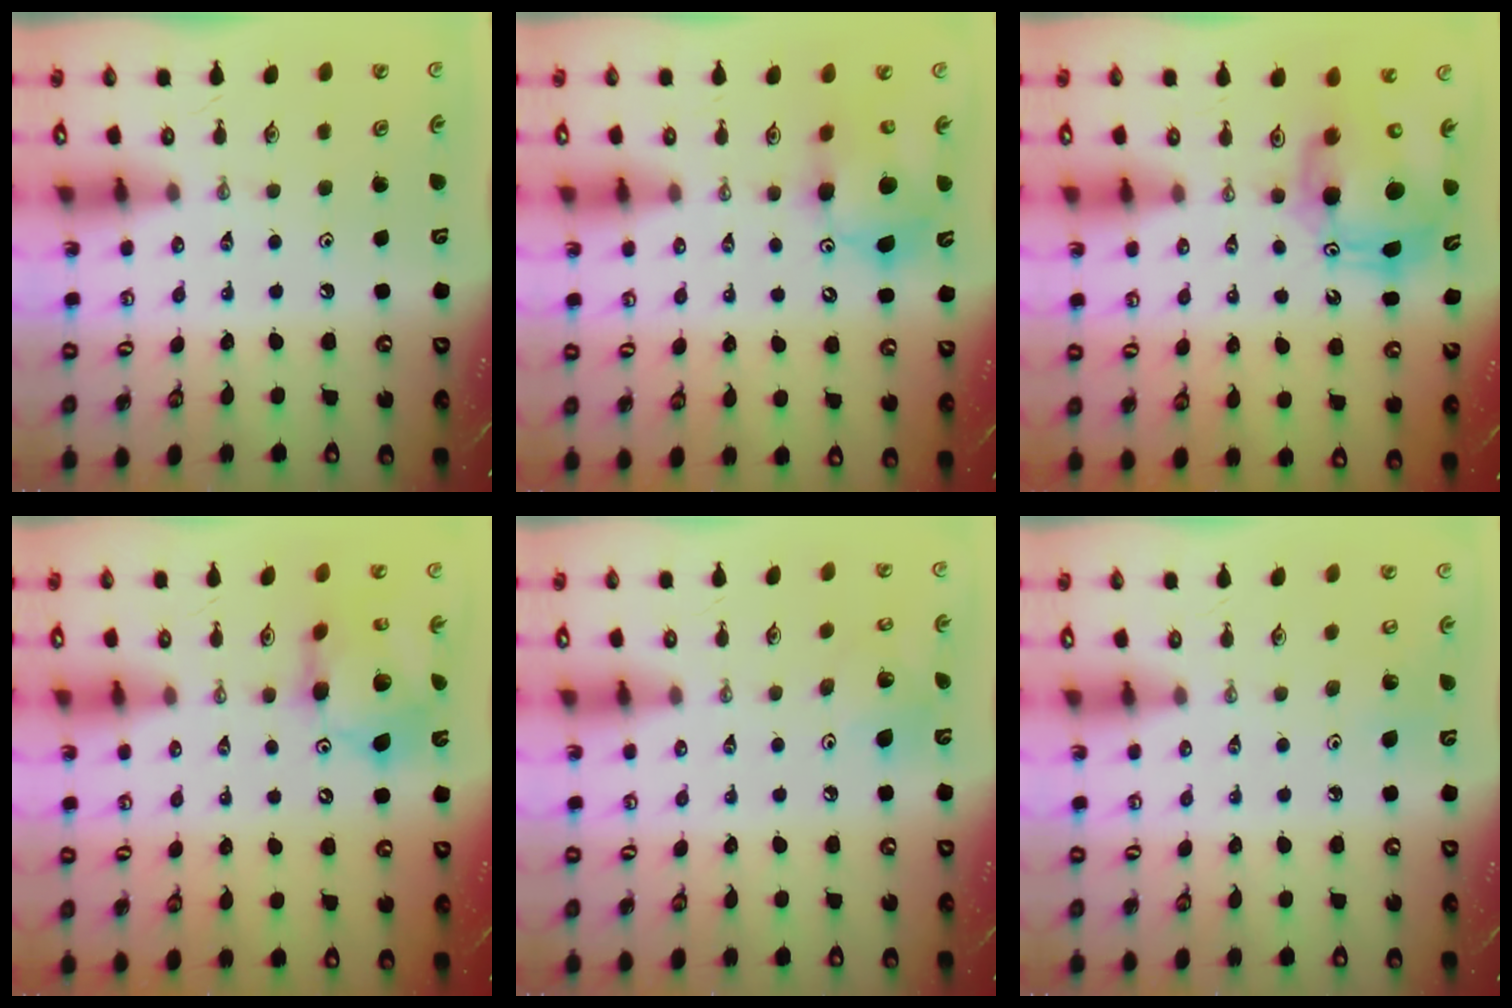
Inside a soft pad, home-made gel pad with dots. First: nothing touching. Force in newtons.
{"total": 11.6, "press": 11.4, "slide": 2.5}
{"total": 10.3, "press": 10.1, "slide": 2.0}
{"total": 13.8, "press": 13.7, "slide": 1.2}
{"total": 9.5, "press": 9.1, "slide": 2.6}
{"total": 5.5, "press": 5.3, "slide": 1.1}